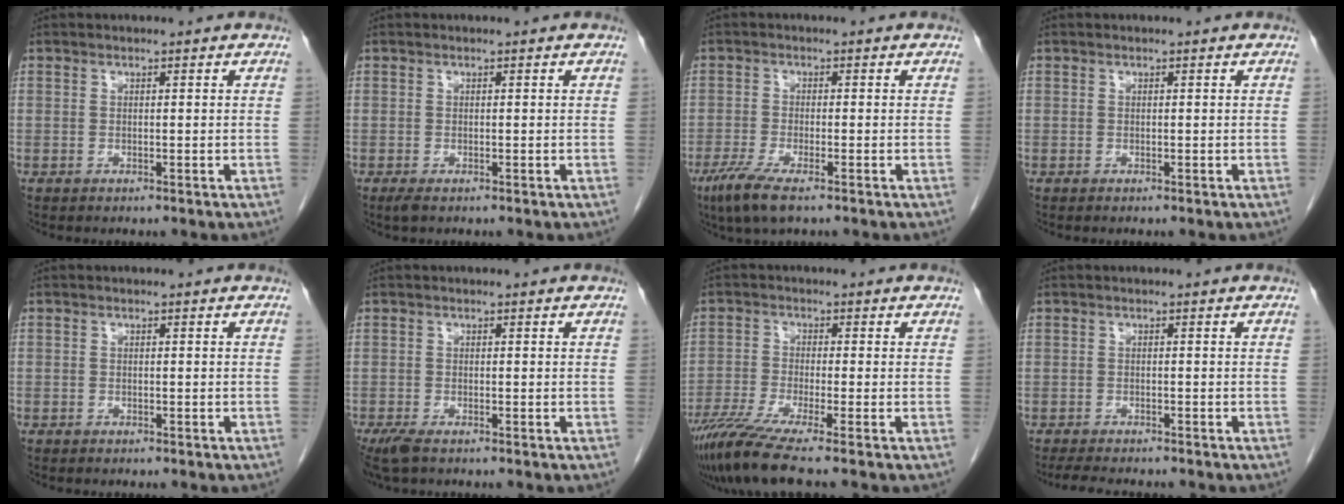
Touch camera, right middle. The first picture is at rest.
{"total": 1.1, "force": [-0.7, 0.3, 0.8], "torque": [-0.016, -0.003, -0.009]}
{"total": 5.7, "force": [-3.7, 0.8, 4.3], "torque": [-0.089, -0.017, -0.067]}
{"total": 0.0}
{"total": 0.7, "force": [-0.6, 0.4, 0.1], "torque": [-0.001, 0.003, -0.008]}
{"total": 3.5, "force": [-2.5, 1.0, 2.2], "torque": [-0.050, -0.012, -0.043]}
{"total": 7.8, "force": [-6.0, -1.3, 4.9], "torque": [-0.087, -0.029, -0.110]}
{"total": 6.6, "force": [-5.8, 1.1, 2.8], "torque": [-0.046, -0.014, -0.087]}